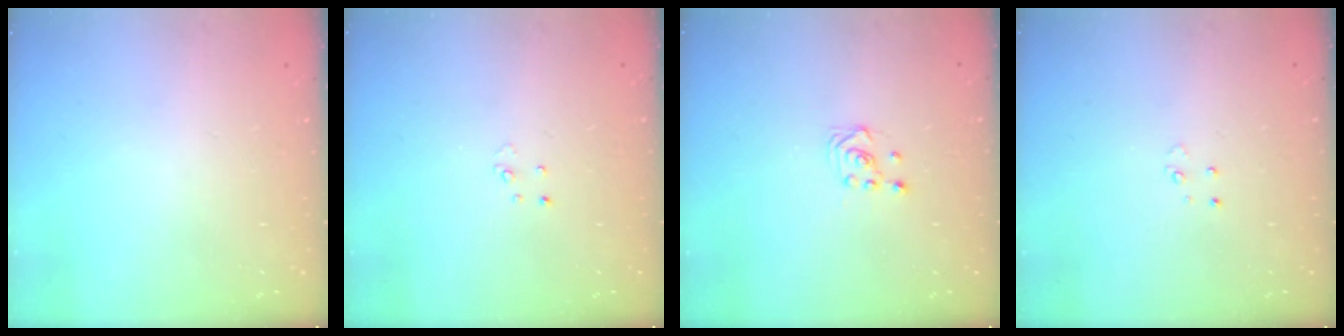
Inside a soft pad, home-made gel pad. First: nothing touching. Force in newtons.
{"total": 2.6, "press": 2.6, "slide": 0.3}
{"total": 2.7, "press": 2.4, "slide": 1.2}
{"total": 3.3, "press": 3.3, "slide": 0.4}